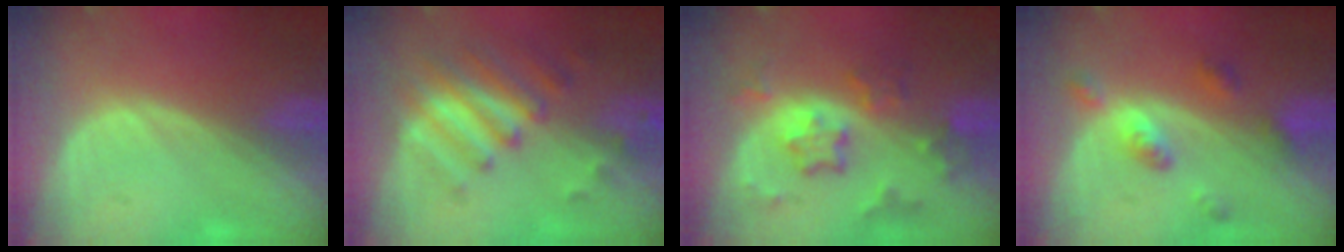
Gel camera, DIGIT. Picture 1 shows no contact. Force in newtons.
{"total": 7.9, "press": 7.1, "slide": 3.5}
{"total": 7.8, "press": 6.8, "slide": 3.9}
{"total": 5.1, "press": 4.6, "slide": 2.2}